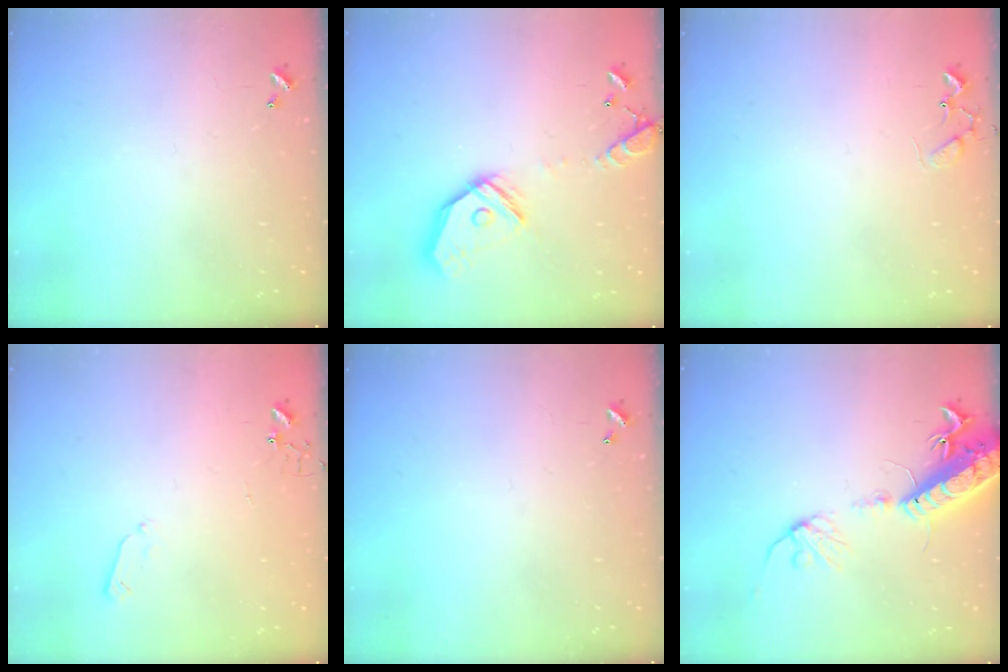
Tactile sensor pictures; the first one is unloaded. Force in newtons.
{"total": 16.6, "press": 16.4, "slide": 2.8}
{"total": 6.2, "press": 6.2, "slide": 0.4}
{"total": 3.3, "press": 3.2, "slide": 0.6}
{"total": 0.0}
{"total": 16.6, "press": 16.2, "slide": 3.8}